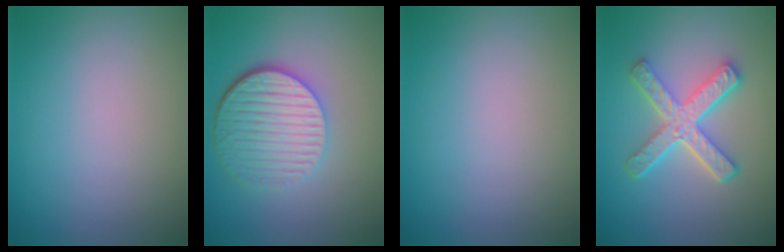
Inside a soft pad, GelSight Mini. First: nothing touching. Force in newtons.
{"total": 5.5, "press": 4.2, "slide": 3.5}
{"total": 0.0}
{"total": 4.9, "press": 3.7, "slide": 3.2}